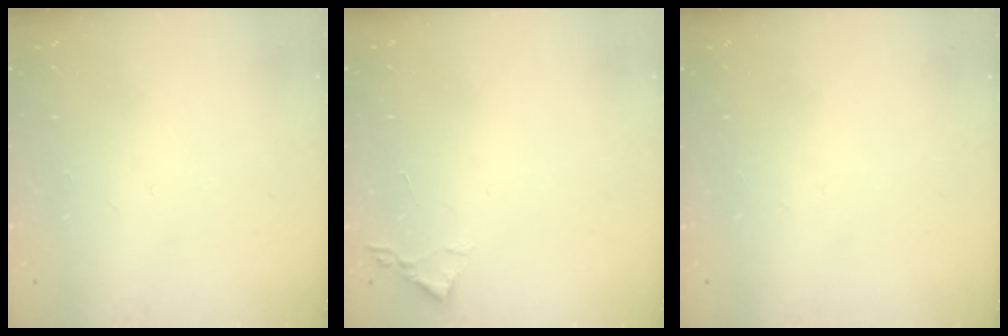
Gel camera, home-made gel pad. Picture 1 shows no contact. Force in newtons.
{"total": 1.8, "press": 1.8, "slide": 0.3}
{"total": 0.0}